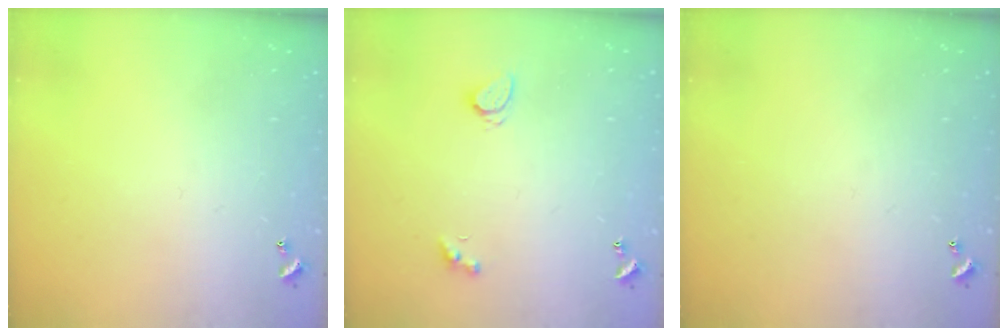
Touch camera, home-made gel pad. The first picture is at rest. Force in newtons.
{"total": 2.1, "press": 2.0, "slide": 0.4}
{"total": 0.0}